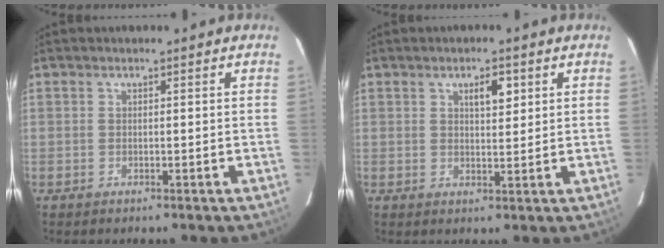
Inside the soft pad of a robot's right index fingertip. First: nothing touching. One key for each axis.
{"total": 3.3, "fx": 1.6, "fy": 1.1, "fz": 2.7, "tx": -0.044, "ty": 0.002, "tz": 0.026}